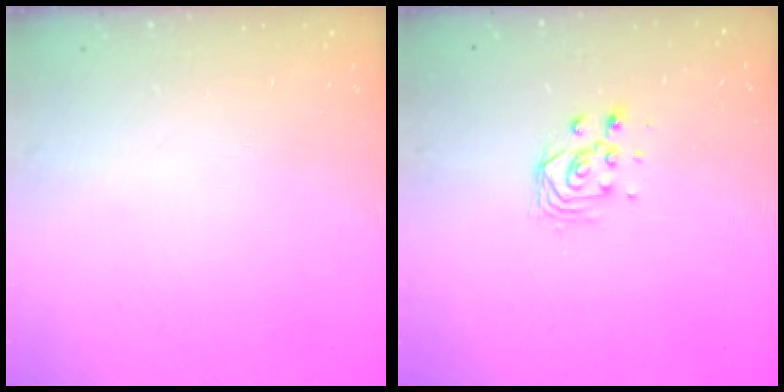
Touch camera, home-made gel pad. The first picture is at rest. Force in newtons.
{"total": 2.9, "press": 2.8, "slide": 0.8}